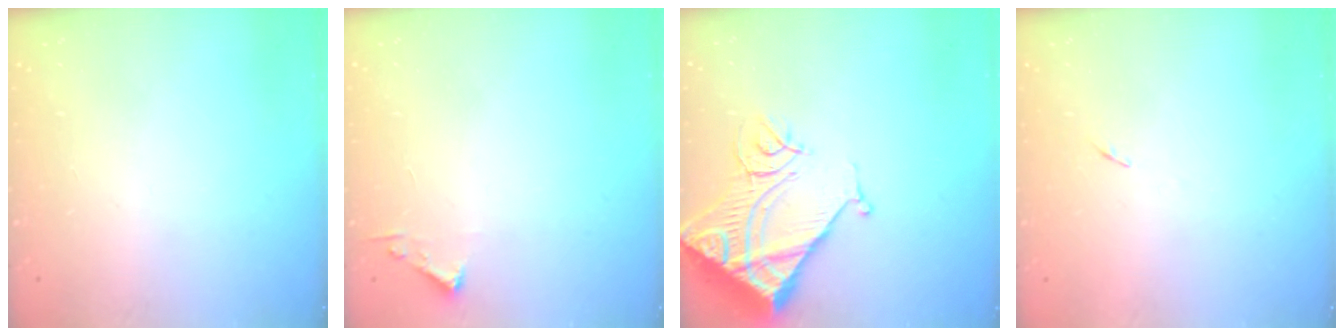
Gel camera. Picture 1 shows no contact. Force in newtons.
{"total": 2.4, "press": 2.4, "slide": 0.3}
{"total": 16.6, "press": 16.5, "slide": 1.7}
{"total": 3.2, "press": 3.1, "slide": 0.4}